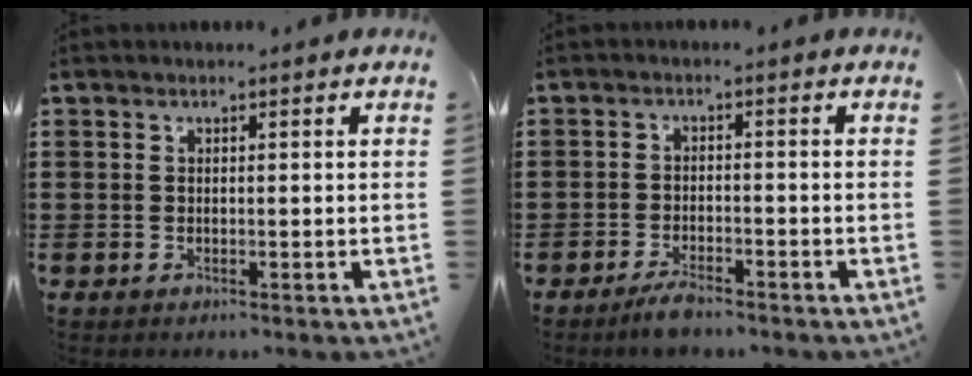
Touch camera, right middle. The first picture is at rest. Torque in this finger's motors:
{"motor_torque": [0.09, -0.04, 0.07, 0.03]}